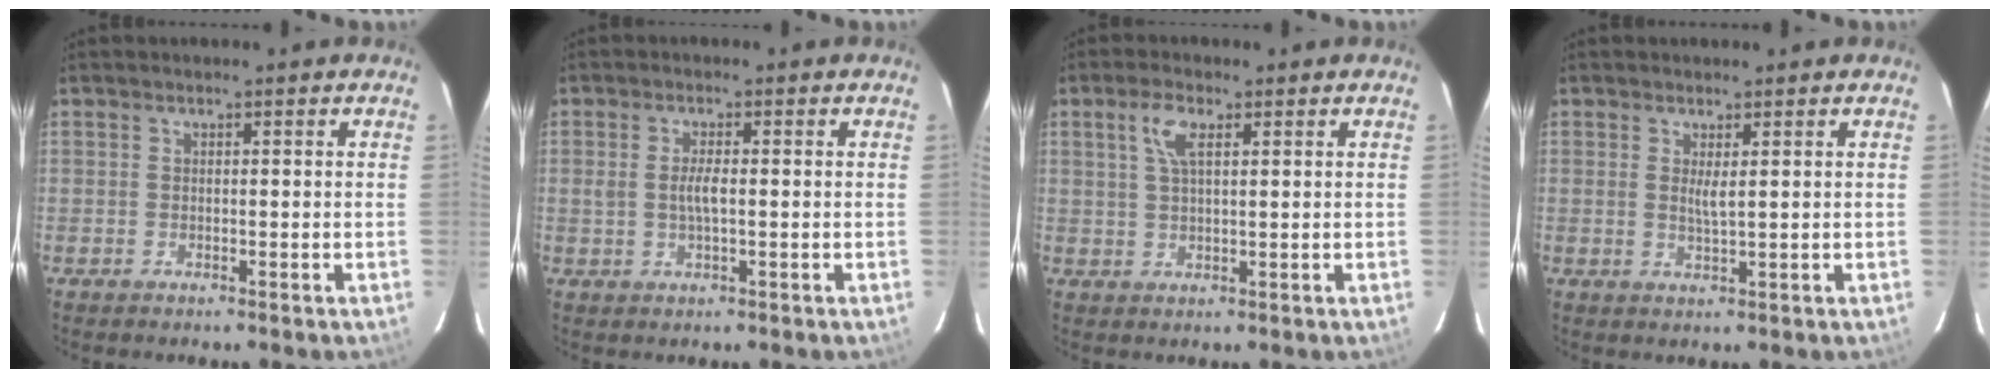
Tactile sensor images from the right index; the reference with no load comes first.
{"total": 3.0, "force": [-0.1, 0.8, 2.9], "torque": [-0.056, 0.001, 0.000]}
{"total": 4.3, "force": [1.8, 1.6, 3.5], "torque": [-0.070, 0.008, 0.035]}
{"total": 2.1, "force": [0.6, 0.2, 2.0], "torque": [-0.036, -0.003, 0.010]}